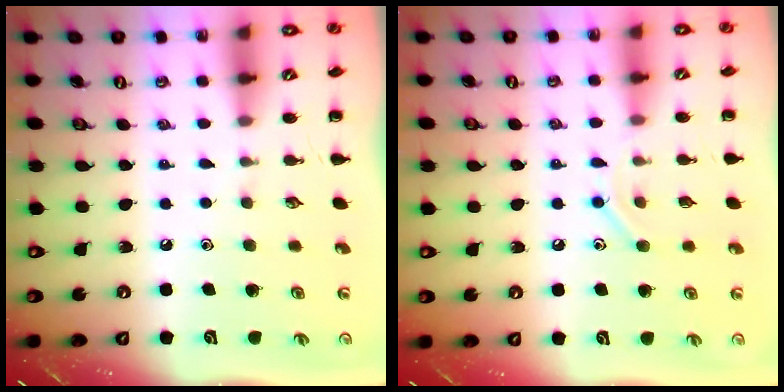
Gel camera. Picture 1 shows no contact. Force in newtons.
{"total": 8.0, "press": 7.8, "slide": 1.5}